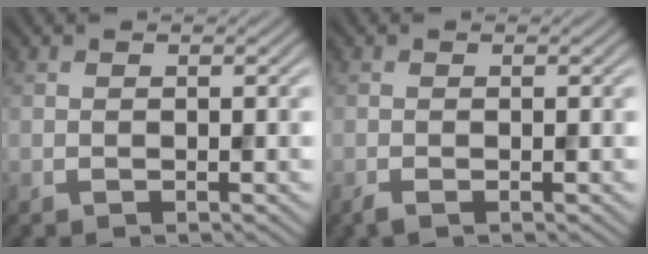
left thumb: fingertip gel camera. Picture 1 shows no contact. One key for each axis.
{"total": 1.2, "fx": -0.7, "fy": 0.2, "fz": 0.9, "tx": -0.016, "ty": 0.003, "tz": -0.018}